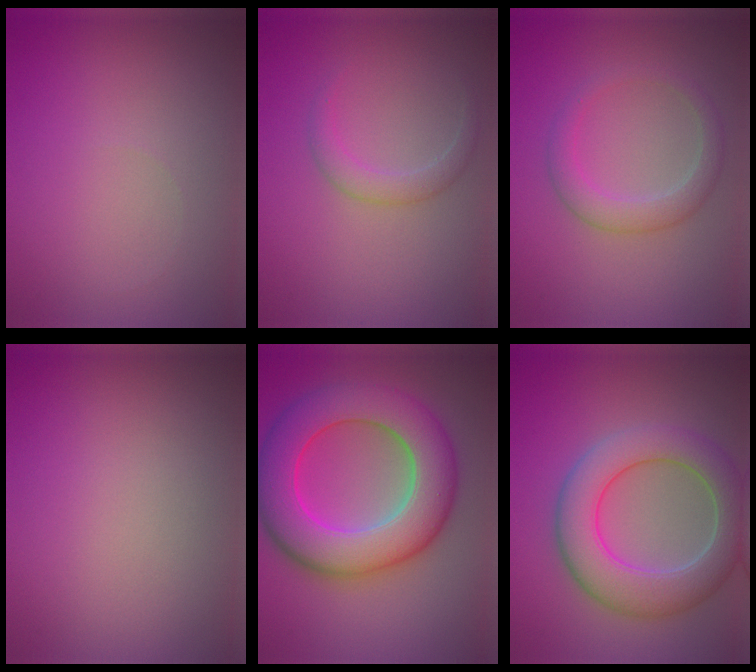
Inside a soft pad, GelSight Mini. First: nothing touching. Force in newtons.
{"total": 1.8, "press": 1.8, "slide": 0.2}
{"total": 2.8, "press": 2.8, "slide": 0.2}
{"total": 0.0}
{"total": 11.4, "press": 11.4, "slide": 0.1}
{"total": 7.3, "press": 7.3, "slide": 0.7}